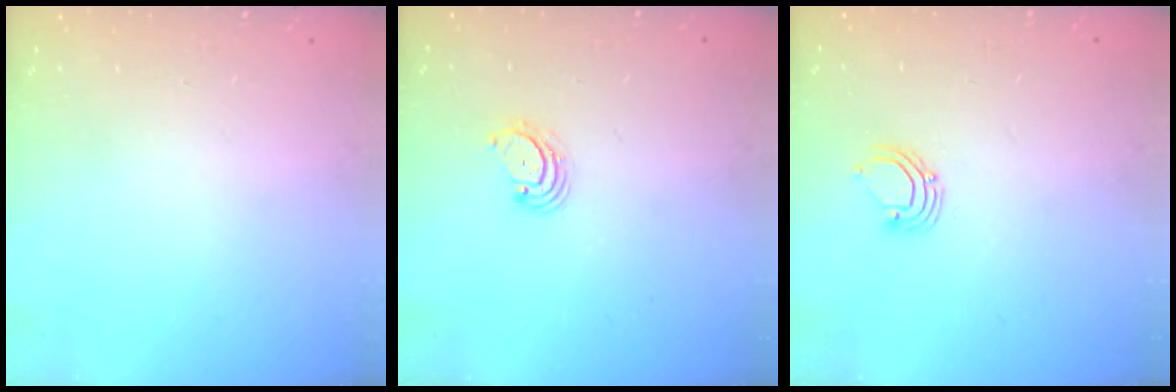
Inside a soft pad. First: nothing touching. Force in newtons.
{"total": 3.3, "press": 3.3, "slide": 0.6}
{"total": 3.8, "press": 3.8, "slide": 0.3}